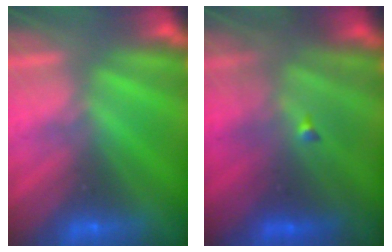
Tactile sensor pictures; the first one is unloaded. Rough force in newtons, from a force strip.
{"total": 4.3}